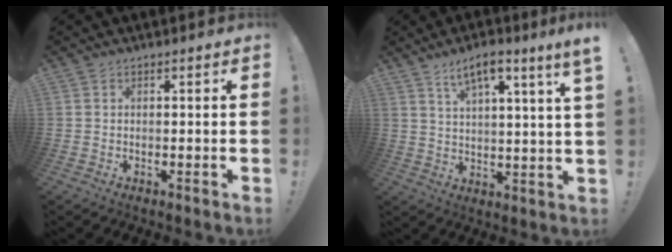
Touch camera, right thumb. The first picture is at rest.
{"total": 8.0, "force": [5.2, 0.3, 6.1], "torque": [-0.097, -0.027, 0.085]}